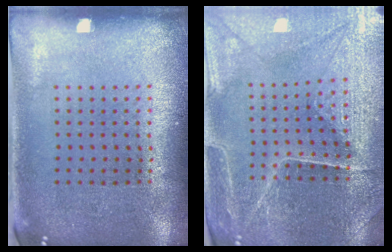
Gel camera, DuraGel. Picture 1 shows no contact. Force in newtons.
{"total": 3.4, "press": 3.4, "slide": 0.4}